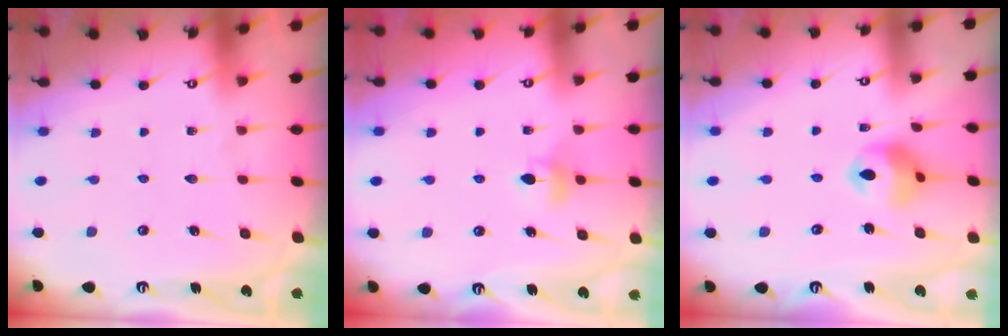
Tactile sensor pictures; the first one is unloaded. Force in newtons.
{"total": 4.7, "press": 4.6, "slide": 0.7}
{"total": 9.9, "press": 9.8, "slide": 1.2}